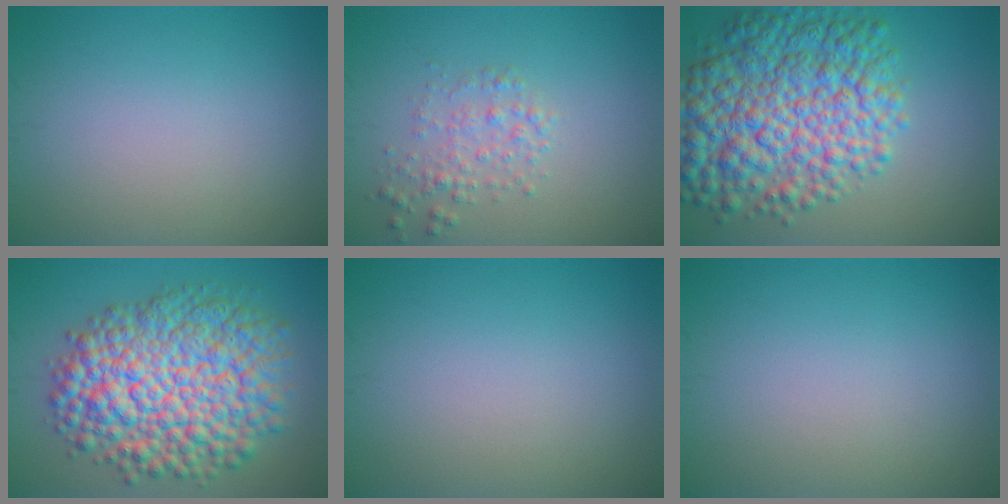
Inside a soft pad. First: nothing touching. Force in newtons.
{"total": 2.1, "press": 2.1, "slide": 0.1}
{"total": 11.2, "press": 11.2, "slide": 0.3}
{"total": 12.4, "press": 12.4, "slide": 0.4}
{"total": 0.0}
{"total": 0.0}